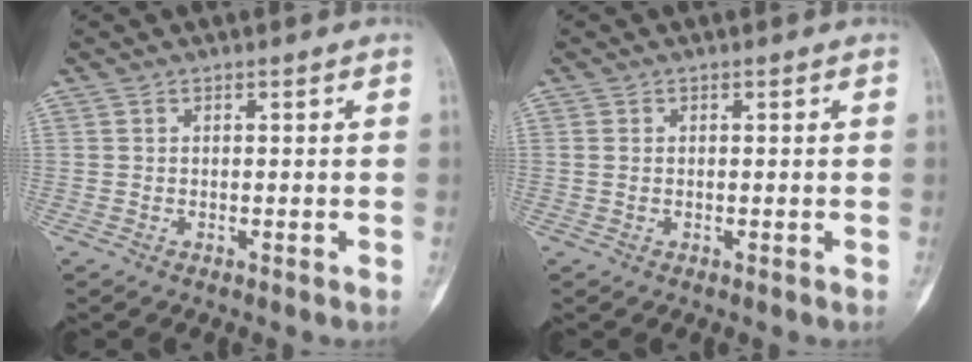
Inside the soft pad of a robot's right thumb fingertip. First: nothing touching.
{"total": 0.6, "force": [0.1, 0.5, 0.4], "torque": [-0.009, 0.001, 0.003]}